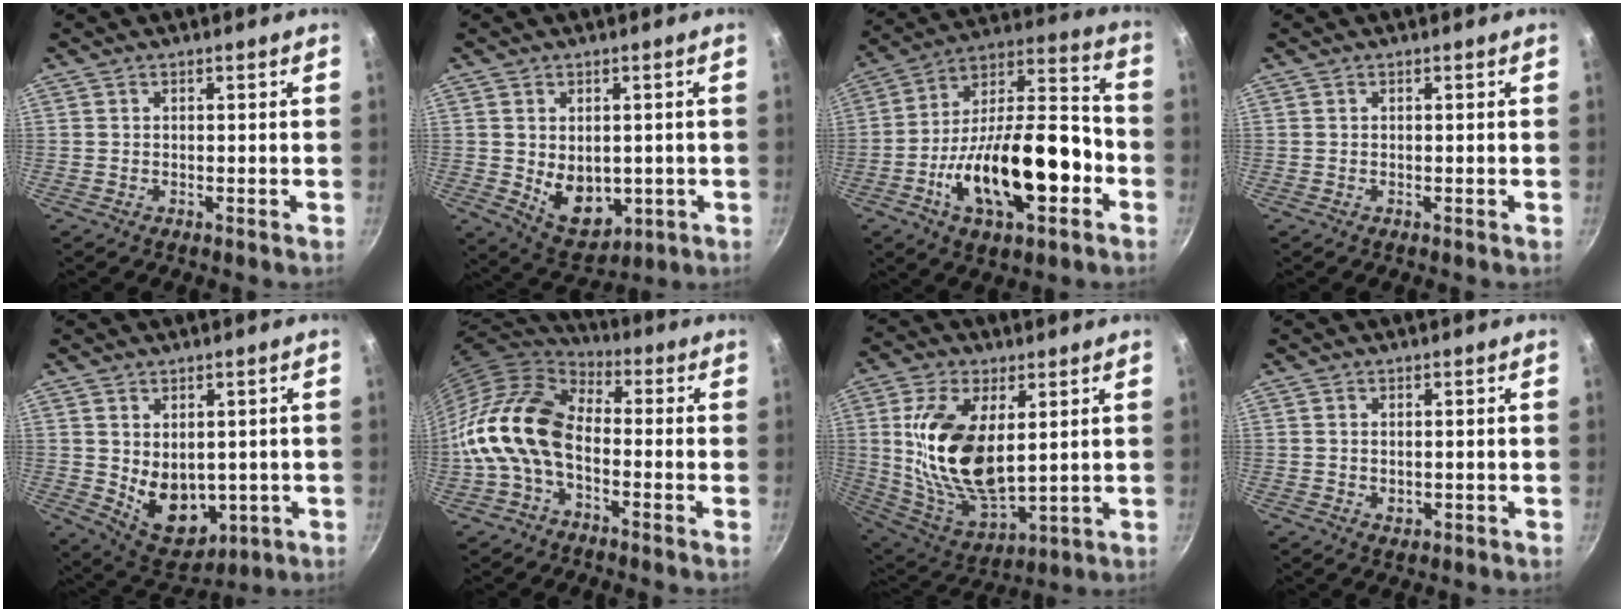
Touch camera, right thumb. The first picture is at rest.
{"total": 9.4, "force": [-0.5, 6.7, 6.5], "torque": [-0.078, -0.015, 0.016]}
{"total": 24.3, "force": [-7.5, 11.0, 20.3], "torque": [-0.311, 0.053, -0.123]}
{"total": 0.0}
{"total": 10.9, "force": [0.1, 7.8, 7.6], "torque": [-0.090, -0.024, 0.030]}
{"total": 14.6, "force": [-3.4, 9.3, 10.7], "torque": [-0.184, 0.043, -0.087]}
{"total": 18.8, "force": [3.7, 9.7, 15.6], "torque": [-0.292, -0.025, 0.083]}
{"total": 1.8, "force": [0.1, 1.2, 1.3], "torque": [-0.019, -0.002, 0.002]}